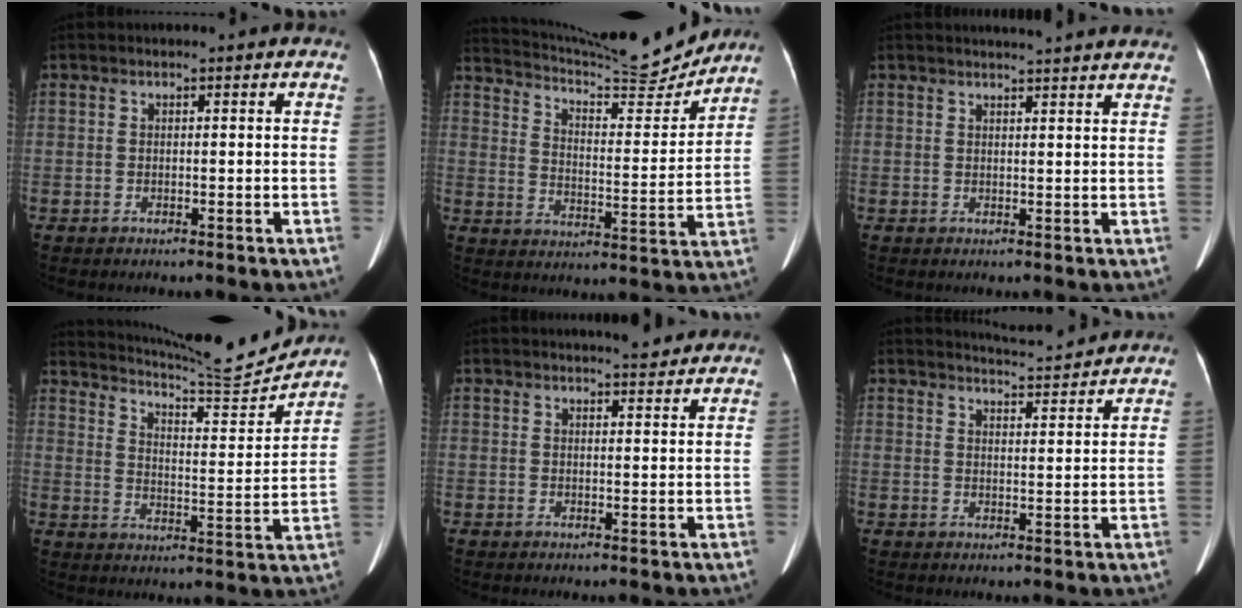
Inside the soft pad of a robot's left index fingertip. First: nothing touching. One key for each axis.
{"total": 18.6, "fx": 17.7, "fy": 1.0, "fz": 5.8, "tx": -0.108, "ty": -0.038, "tz": 0.255}
{"total": 8.6, "fx": 8.0, "fy": -0.3, "fz": 3.0, "tx": -0.041, "ty": 0.013, "tz": 0.084}
{"total": 15.7, "fx": 15.3, "fy": -0.4, "fz": 3.6, "tx": -0.076, "ty": -0.047, "tz": 0.217}
{"total": 4.2, "fx": 3.9, "fy": 0.5, "fz": 1.3, "tx": -0.023, "ty": -0.002, "tz": 0.047}
{"total": 5.7, "fx": 5.7, "fy": -0.1, "fz": 0.4, "tx": -0.020, "ty": 0.001, "tz": 0.079}